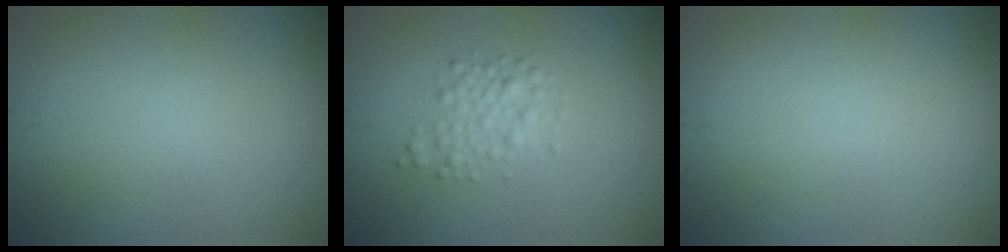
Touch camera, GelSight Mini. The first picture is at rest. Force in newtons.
{"total": 2.1, "press": 2.1, "slide": 0.0}
{"total": 0.0}